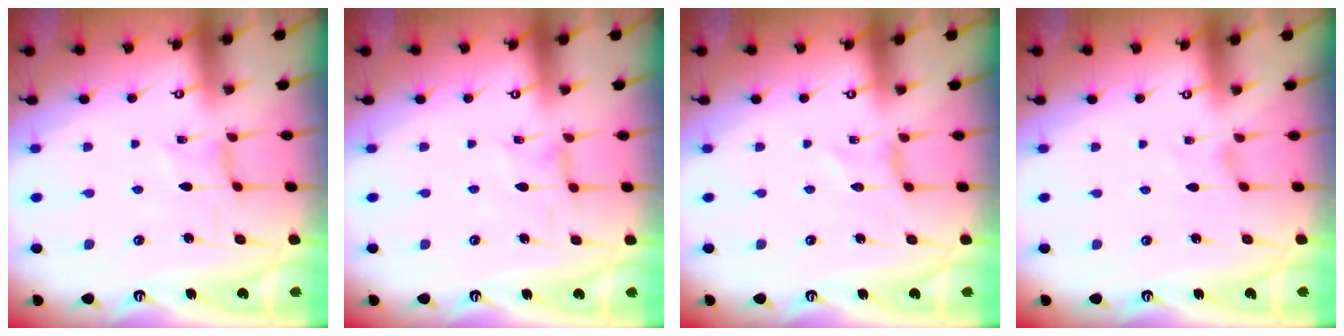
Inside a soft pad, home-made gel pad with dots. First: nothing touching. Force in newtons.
{"total": 0.6, "press": 0.5, "slide": 0.3}
{"total": 0.0}
{"total": 0.0}